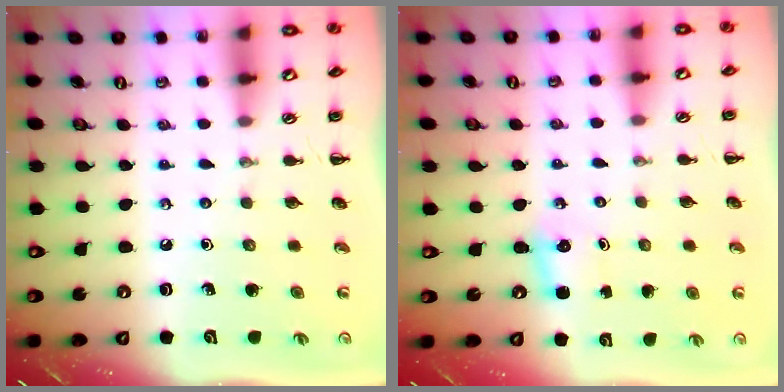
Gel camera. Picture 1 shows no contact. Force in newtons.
{"total": 2.5, "press": 2.4, "slide": 0.8}